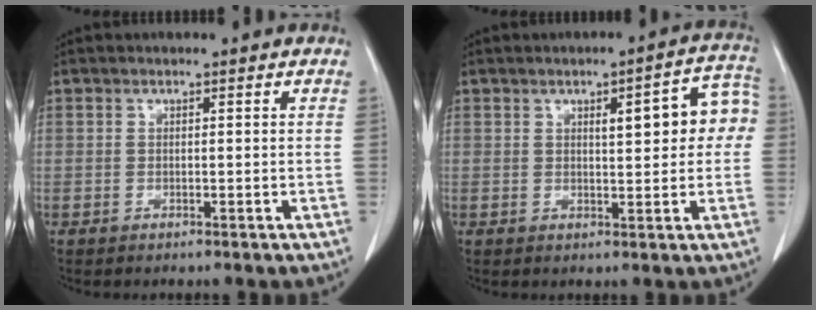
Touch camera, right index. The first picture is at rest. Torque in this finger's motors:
{"motor_torque": [0.74, 0.27, 0.21, 0.06]}